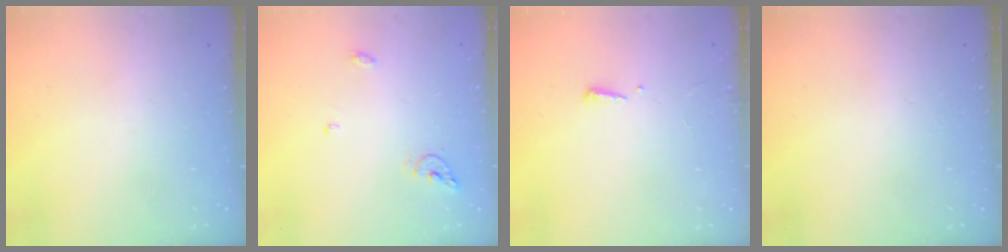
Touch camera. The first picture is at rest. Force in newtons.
{"total": 5.8, "press": 5.8, "slide": 0.4}
{"total": 2.4, "press": 2.4, "slide": 0.2}
{"total": 0.0}